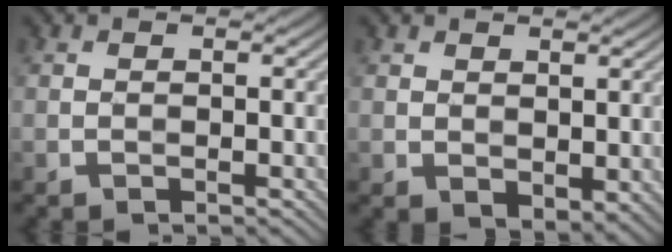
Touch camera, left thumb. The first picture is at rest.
{"total": 3.0, "force": [1.1, 2.2, 1.8], "torque": [-0.037, -0.012, 0.026]}